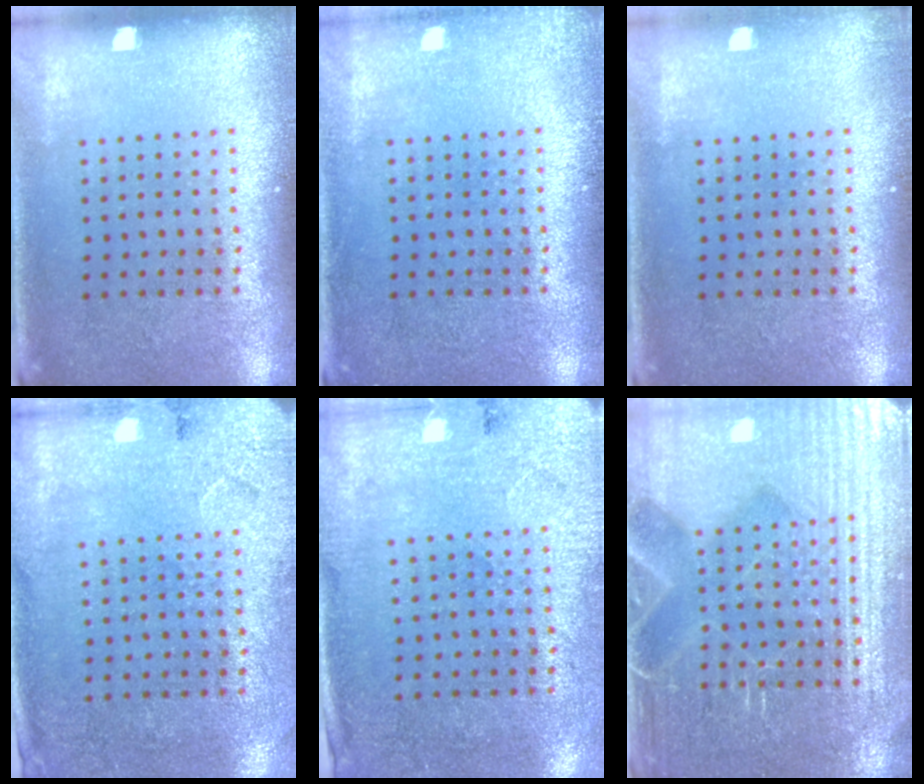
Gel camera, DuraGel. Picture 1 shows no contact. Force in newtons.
{"total": 1.1, "press": 1.1, "slide": 0.3}
{"total": 0.8, "press": 0.7, "slide": 0.4}
{"total": 2.7, "press": 2.2, "slide": 1.6}
{"total": 2.7, "press": 2.2, "slide": 1.6}
{"total": 4.7, "press": 4.5, "slide": 1.1}